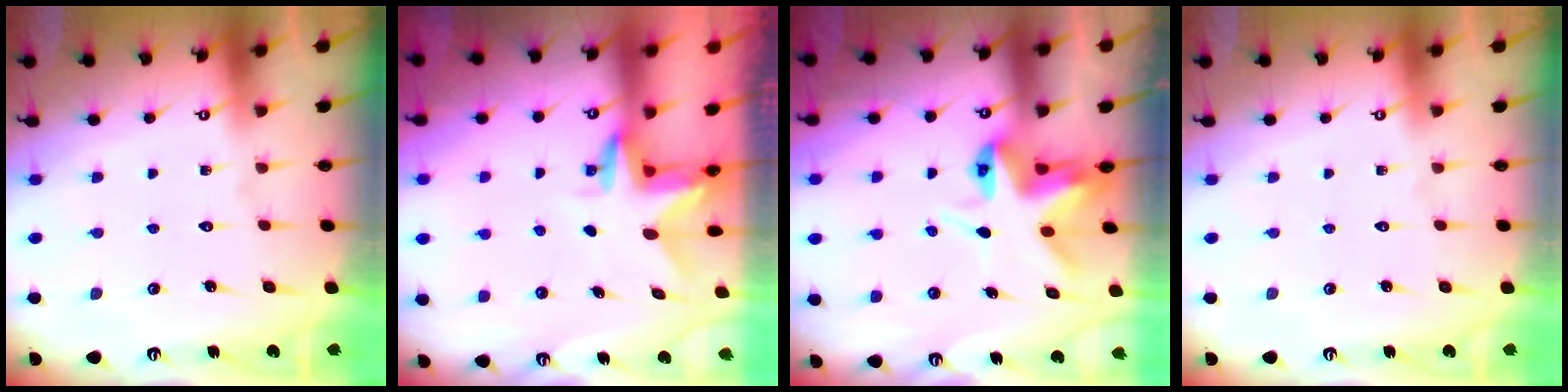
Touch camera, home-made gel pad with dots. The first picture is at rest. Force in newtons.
{"total": 3.1, "press": 3.1, "slide": 0.2}
{"total": 6.4, "press": 6.4, "slide": 0.4}
{"total": 0.0}